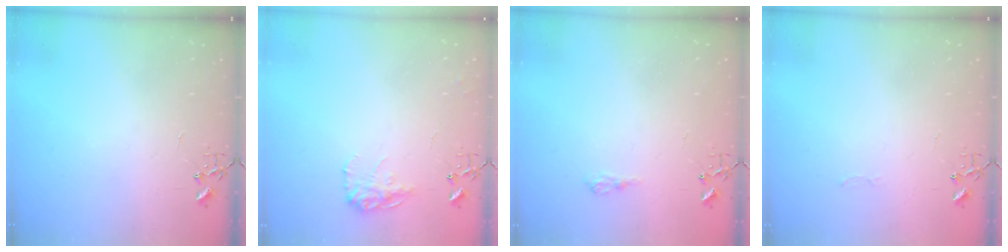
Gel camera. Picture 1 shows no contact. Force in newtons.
{"total": 10.9, "press": 10.9, "slide": 0.4}
{"total": 6.5, "press": 6.5, "slide": 0.9}
{"total": 2.5, "press": 2.5, "slide": 0.4}